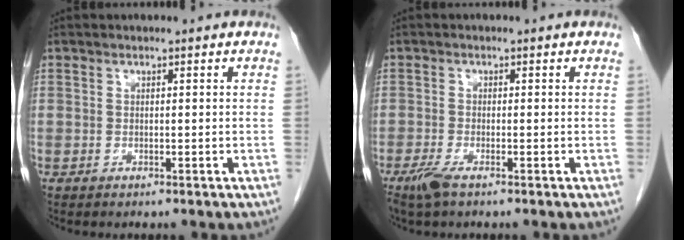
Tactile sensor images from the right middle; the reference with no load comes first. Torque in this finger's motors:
{"motor_torque": [0.38, -0.19, 0.02, 0.04]}